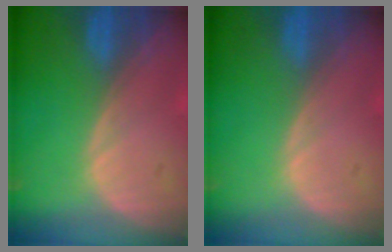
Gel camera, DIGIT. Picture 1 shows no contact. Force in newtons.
{"total": 0.0}